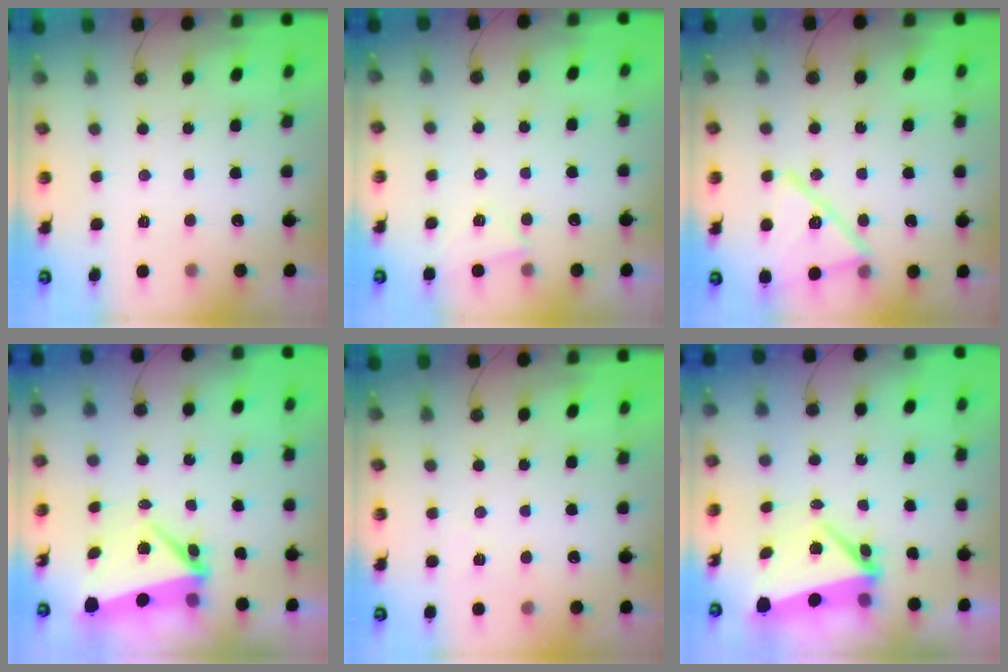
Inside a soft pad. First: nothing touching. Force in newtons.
{"total": 4.4, "press": 3.7, "slide": 2.5}
{"total": 15.4, "press": 15.4, "slide": 0.5}
{"total": 6.2, "press": 5.6, "slide": 2.6}
{"total": 3.1, "press": 2.9, "slide": 0.9}
{"total": 6.2, "press": 5.6, "slide": 2.6}